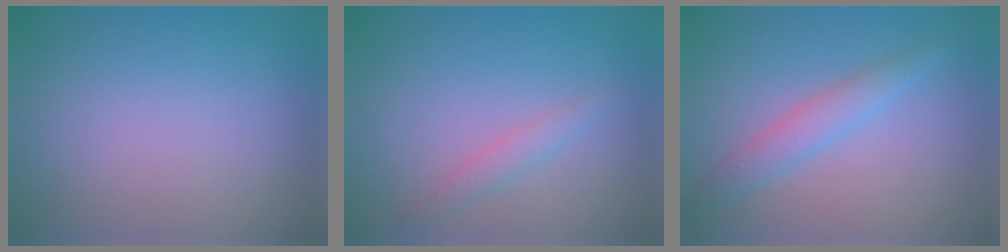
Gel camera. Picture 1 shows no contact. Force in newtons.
{"total": 1.3, "press": 1.3, "slide": 0.1}
{"total": 2.5, "press": 2.5, "slide": 0.0}